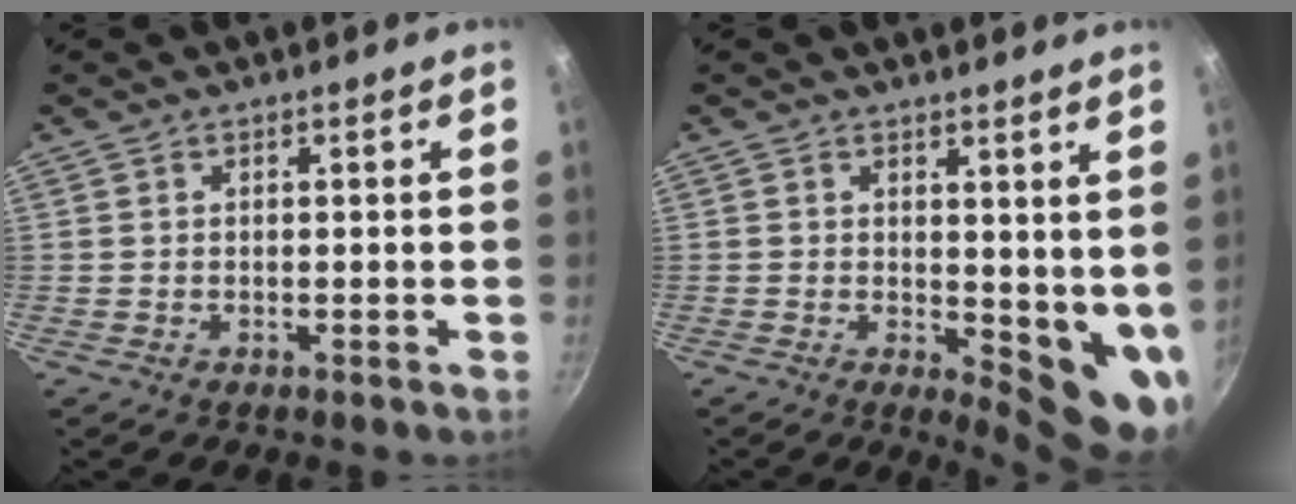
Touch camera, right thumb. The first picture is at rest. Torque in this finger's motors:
{"motor_torque": [-0.16, 1.20, 1.92, -0.26, 0.11]}